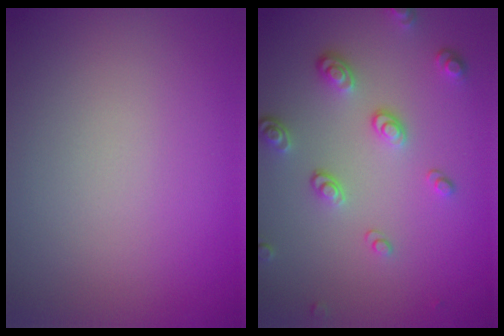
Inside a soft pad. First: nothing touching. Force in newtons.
{"total": 3.2, "press": 2.6, "slide": 1.9}